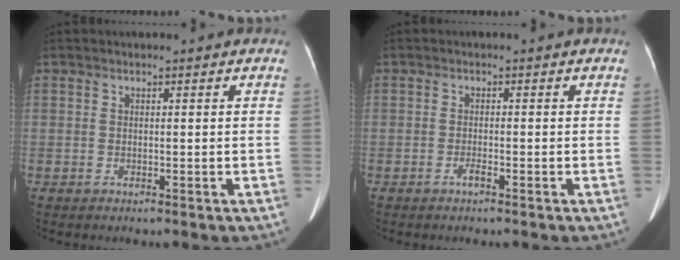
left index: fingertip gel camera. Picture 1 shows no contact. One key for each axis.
{"total": 1.0, "fx": -0.8, "fy": 0.0, "fz": 0.6, "tx": -0.017, "ty": -0.002, "tz": -0.014}